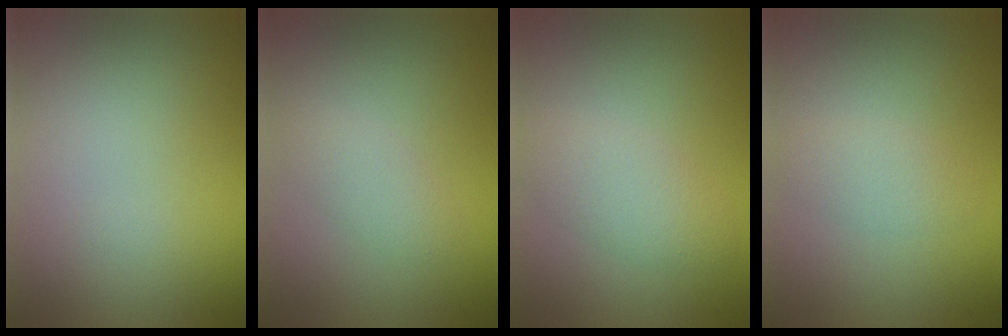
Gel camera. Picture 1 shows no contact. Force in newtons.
{"total": 1.7, "press": 1.7, "slide": 0.1}
{"total": 2.9, "press": 2.9, "slide": 0.1}
{"total": 1.9, "press": 1.9, "slide": 0.0}